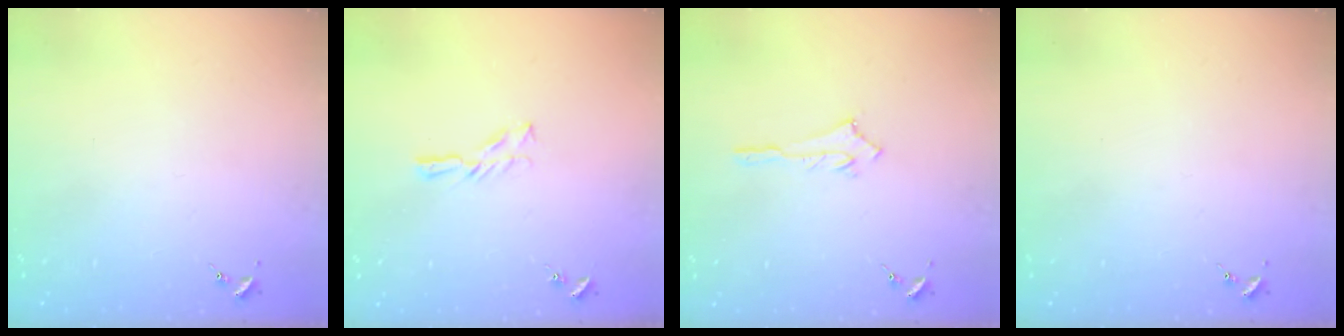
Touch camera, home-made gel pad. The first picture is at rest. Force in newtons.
{"total": 5.1, "press": 5.1, "slide": 0.5}
{"total": 2.5, "press": 2.5, "slide": 0.2}
{"total": 0.0}